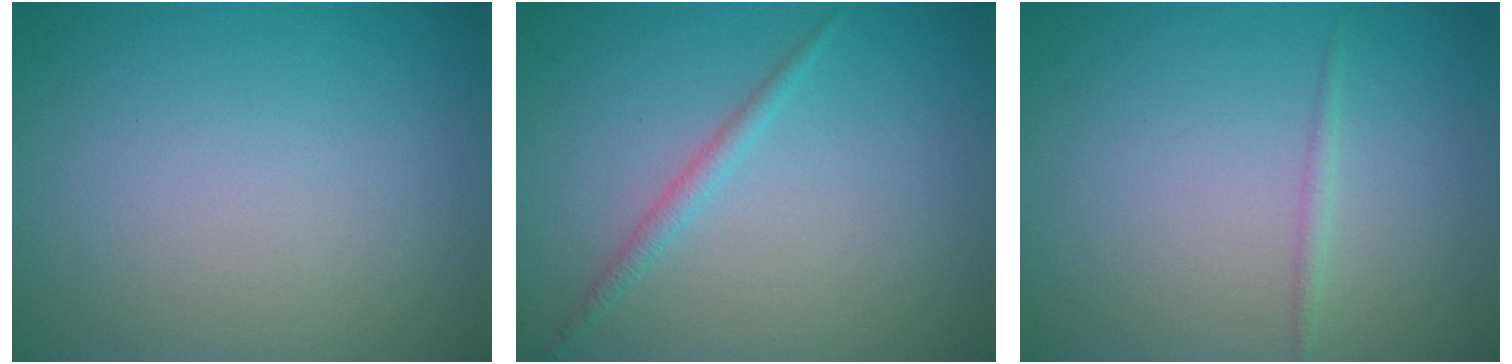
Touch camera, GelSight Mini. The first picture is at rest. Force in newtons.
{"total": 1.3, "press": 1.3, "slide": 0.1}
{"total": 0.7, "press": 0.7, "slide": 0.0}